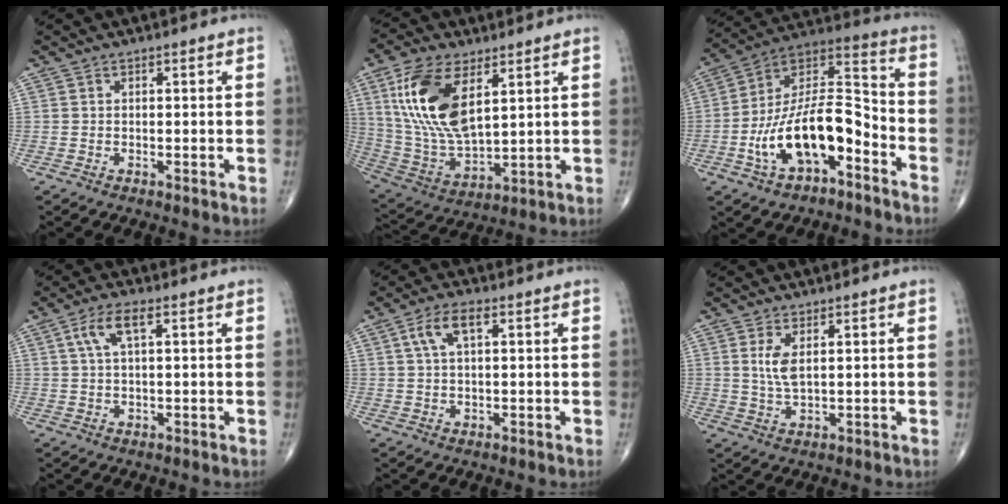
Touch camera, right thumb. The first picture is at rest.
{"total": 17.7, "force": [6.4, 8.4, 14.2], "torque": [-0.281, -0.023, 0.132]}
{"total": 18.7, "force": [-7.2, 8.6, 14.9], "torque": [-0.252, 0.071, -0.127]}
{"total": 5.4, "force": [1.9, 1.9, 4.7], "torque": [-0.101, 0.008, 0.038]}
{"total": 5.6, "force": [1.9, 2.3, 4.7], "torque": [-0.097, 0.008, 0.037]}
{"total": 4.2, "force": [1.2, 1.6, 3.7], "torque": [-0.077, -0.009, 0.031]}